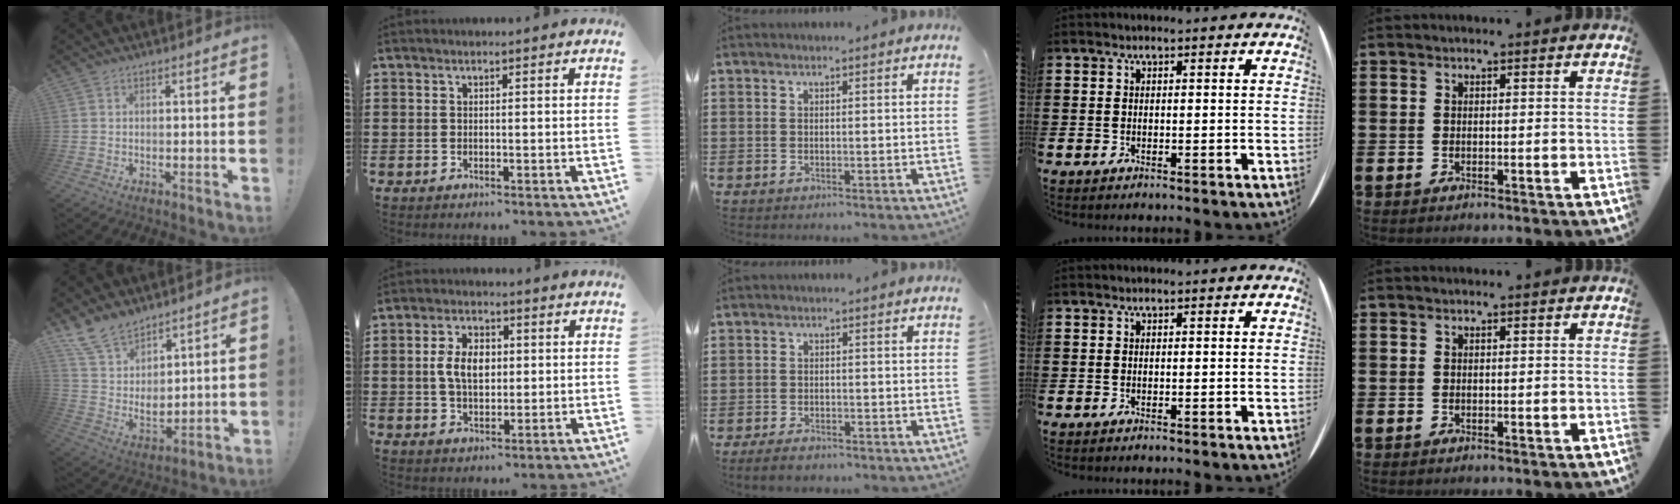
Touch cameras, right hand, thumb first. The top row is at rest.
{"thumb": {"total": 12.3, "force": [9.8, 6.4, 3.9], "torque": [-0.093, -0.068, 0.195]}, "index": {"total": 6.1, "force": [0.4, 3.8, 4.8], "torque": [-0.107, 0.005, -0.002]}, "middle": {"total": 2.1, "force": [-1.6, 0.6, 1.2], "torque": [-0.028, -0.001, -0.033]}}